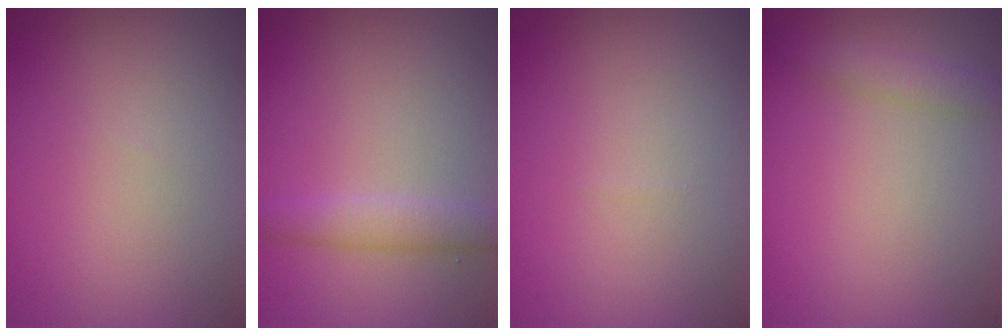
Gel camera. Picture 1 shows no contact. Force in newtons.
{"total": 2.4, "press": 2.4, "slide": 0.1}
{"total": 0.0}
{"total": 1.9, "press": 1.9, "slide": 0.1}